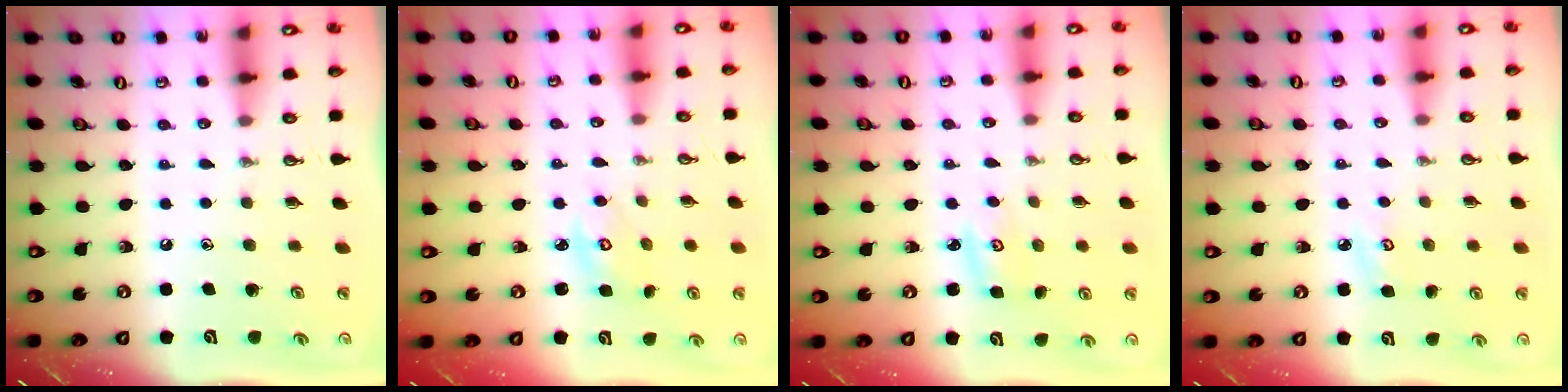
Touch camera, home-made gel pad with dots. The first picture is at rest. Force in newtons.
{"total": 3.5, "press": 3.5, "slide": 0.4}
{"total": 2.8, "press": 2.8, "slide": 0.3}
{"total": 3.6, "press": 3.6, "slide": 0.3}